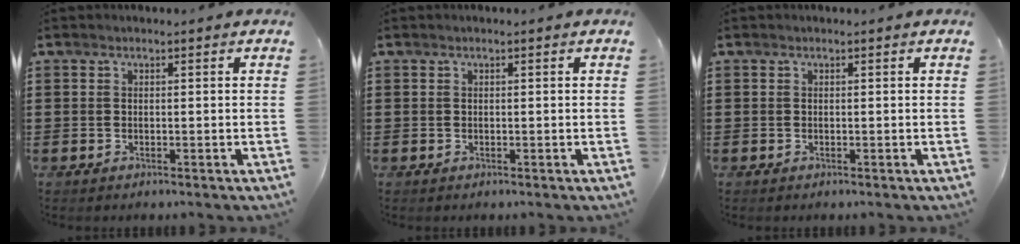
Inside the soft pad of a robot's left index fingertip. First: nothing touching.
{"total": 0.0}
{"total": 0.0}